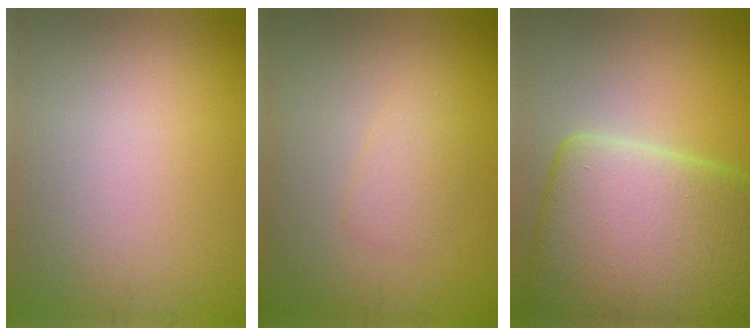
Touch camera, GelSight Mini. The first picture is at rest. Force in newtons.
{"total": 1.4, "press": 1.4, "slide": 0.1}
{"total": 14.8, "press": 14.8, "slide": 1.2}